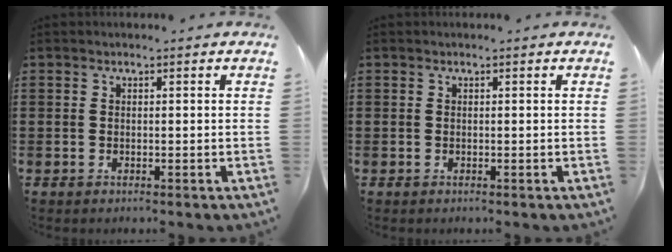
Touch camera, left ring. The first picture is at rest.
{"total": 0.0}